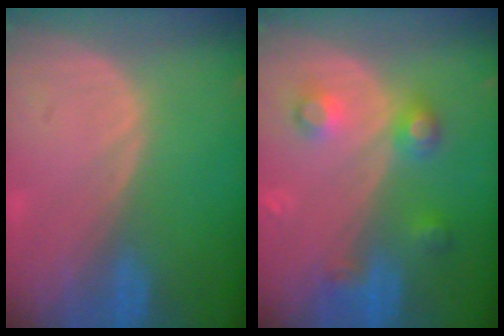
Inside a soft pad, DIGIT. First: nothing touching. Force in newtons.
{"total": 5.1, "press": 5.1, "slide": 0.1}